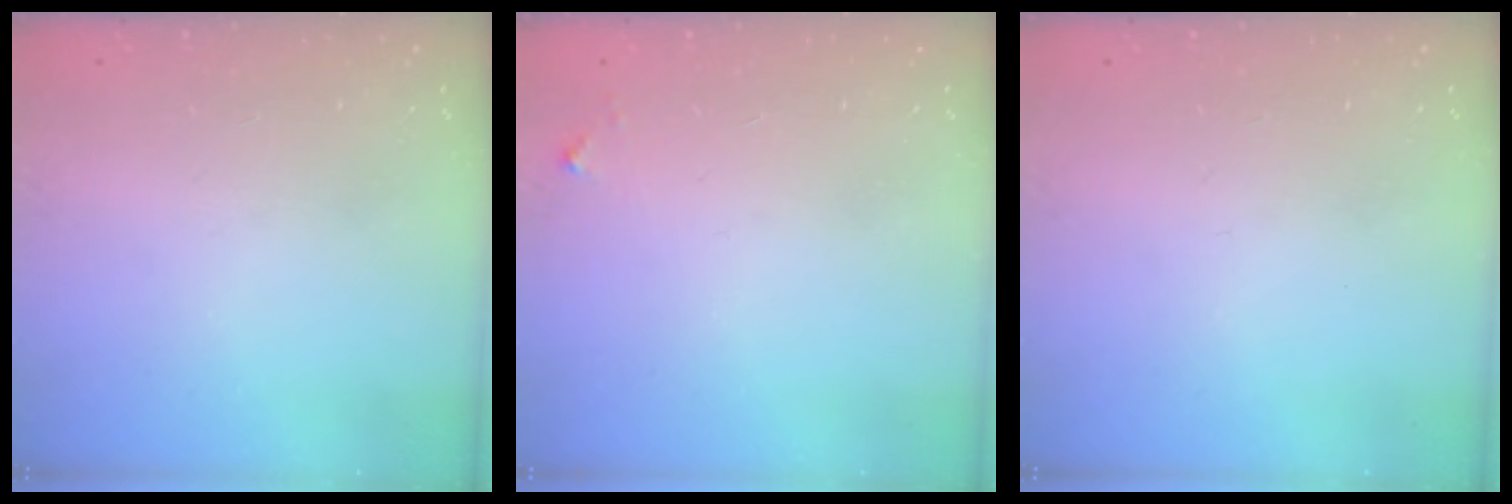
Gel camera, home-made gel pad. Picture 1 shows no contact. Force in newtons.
{"total": 2.8, "press": 2.8, "slide": 0.2}
{"total": 0.0}